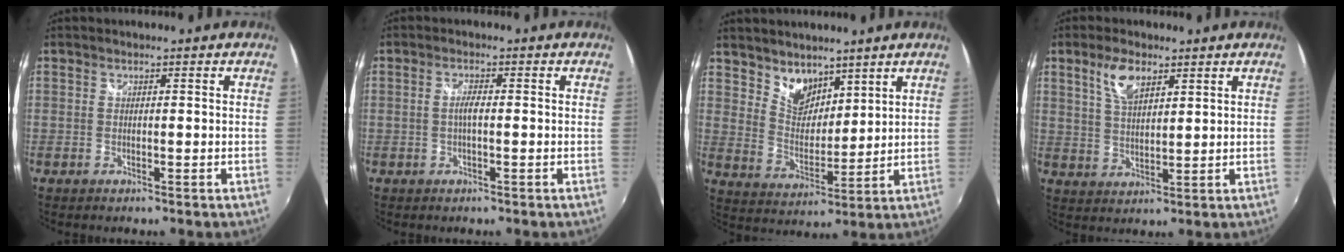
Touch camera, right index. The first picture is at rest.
{"total": 2.0, "force": [-0.3, 0.4, 2.0], "torque": [-0.038, 0.002, -0.007]}
{"total": 7.7, "force": [5.8, 4.3, 2.7], "torque": [-0.034, 0.001, 0.111]}
{"total": 6.3, "force": [3.6, 2.8, 4.4], "torque": [-0.083, 0.008, 0.070]}